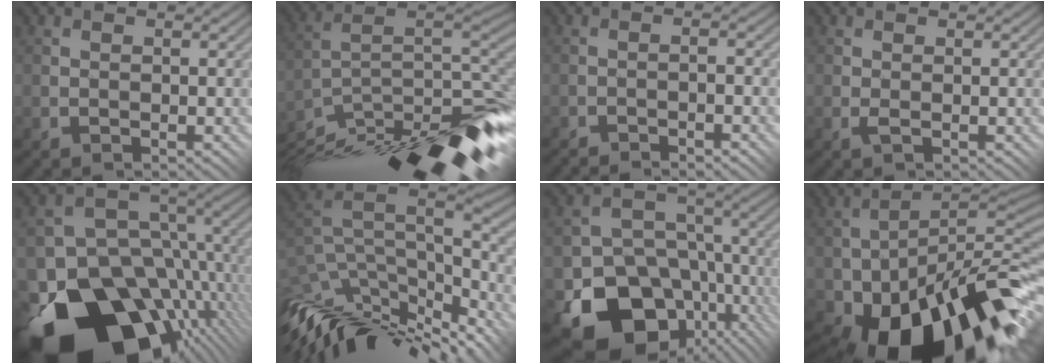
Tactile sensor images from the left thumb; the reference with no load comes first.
{"total": 15.3, "force": [-11.4, 3.5, 9.6], "torque": [-0.170, 0.000, -0.190]}
{"total": 2.8, "force": [-2.7, 0.1, 0.8], "torque": [-0.009, 0.011, -0.047]}
{"total": 0.8, "force": [-0.2, -0.1, 0.7], "torque": [-0.015, 0.003, -0.006]}
{"total": 18.6, "force": [-8.1, 11.9, 11.8], "torque": [-0.255, -0.033, -0.118]}
{"total": 12.4, "force": [-7.5, 4.4, 8.9], "torque": [-0.207, -0.009, -0.124]}
{"total": 16.7, "force": [-7.4, 12.8, 7.8], "torque": [-0.150, -0.028, -0.108]}
{"total": 18.3, "force": [-8.4, 8.8, 13.6], "torque": [-0.216, -0.026, -0.123]}